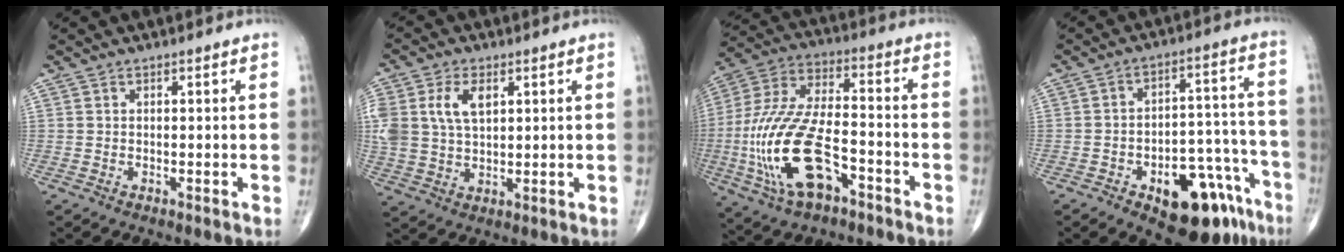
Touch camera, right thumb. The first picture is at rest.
{"total": 10.4, "force": [3.1, 6.4, 7.5], "torque": [-0.159, 0.001, 0.065]}
{"total": 20.8, "force": [-7.2, 9.7, 17.0], "torque": [-0.370, 0.031, -0.125]}
{"total": 17.8, "force": [-10.0, 8.6, 12.0], "torque": [-0.111, 0.084, -0.130]}